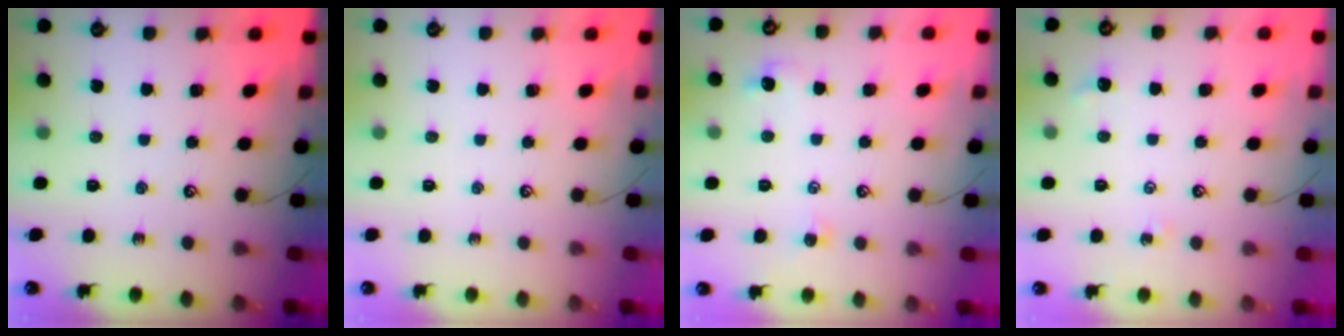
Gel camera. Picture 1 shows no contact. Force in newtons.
{"total": 0.0}
{"total": 1.5, "press": 1.4, "slide": 0.6}
{"total": 2.5, "press": 2.4, "slide": 0.6}